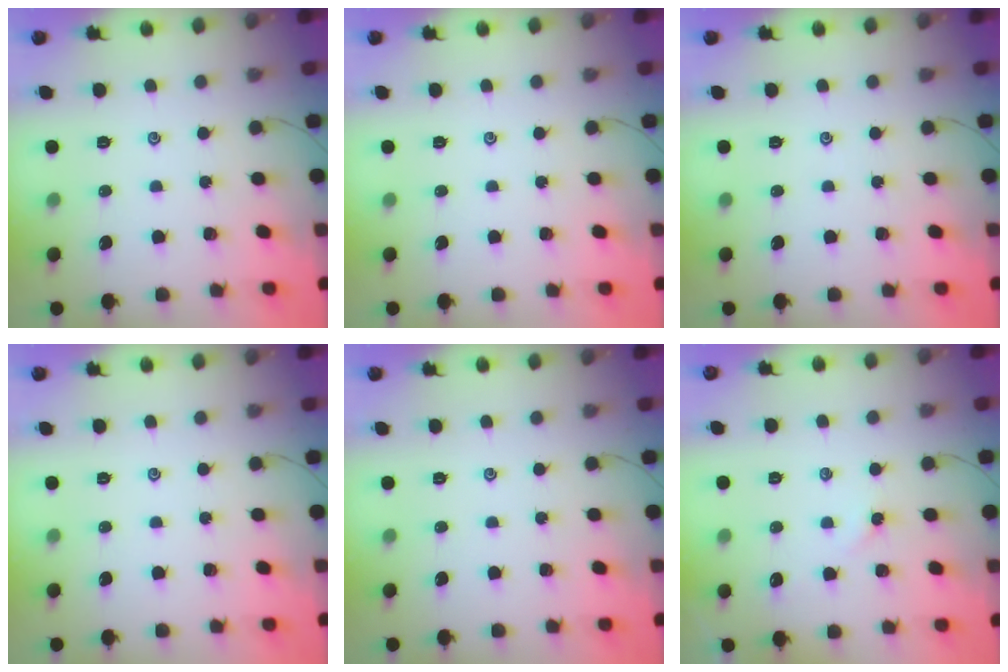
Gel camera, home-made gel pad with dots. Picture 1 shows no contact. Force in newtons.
{"total": 0.0}
{"total": 0.0}
{"total": 0.0}
{"total": 0.0}
{"total": 2.6, "press": 2.5, "slide": 0.5}